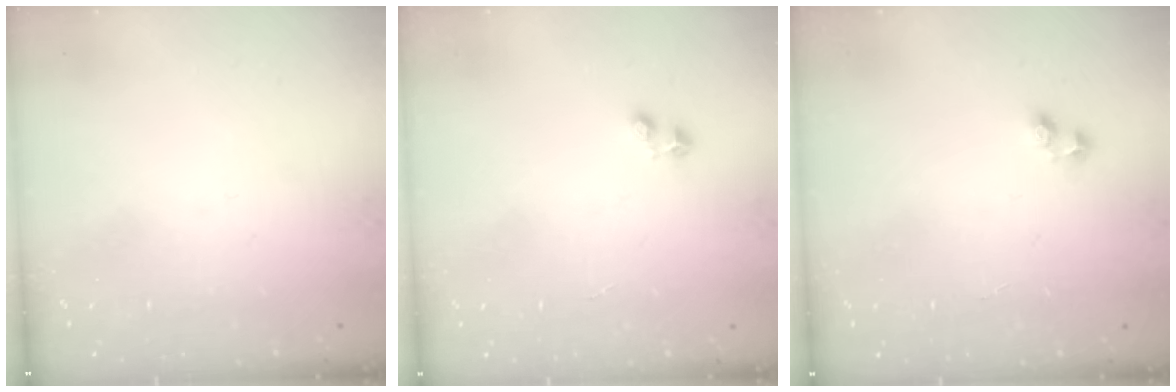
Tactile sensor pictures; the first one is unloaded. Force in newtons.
{"total": 2.4, "press": 2.4, "slide": 0.4}
{"total": 3.0, "press": 2.7, "slide": 1.3}